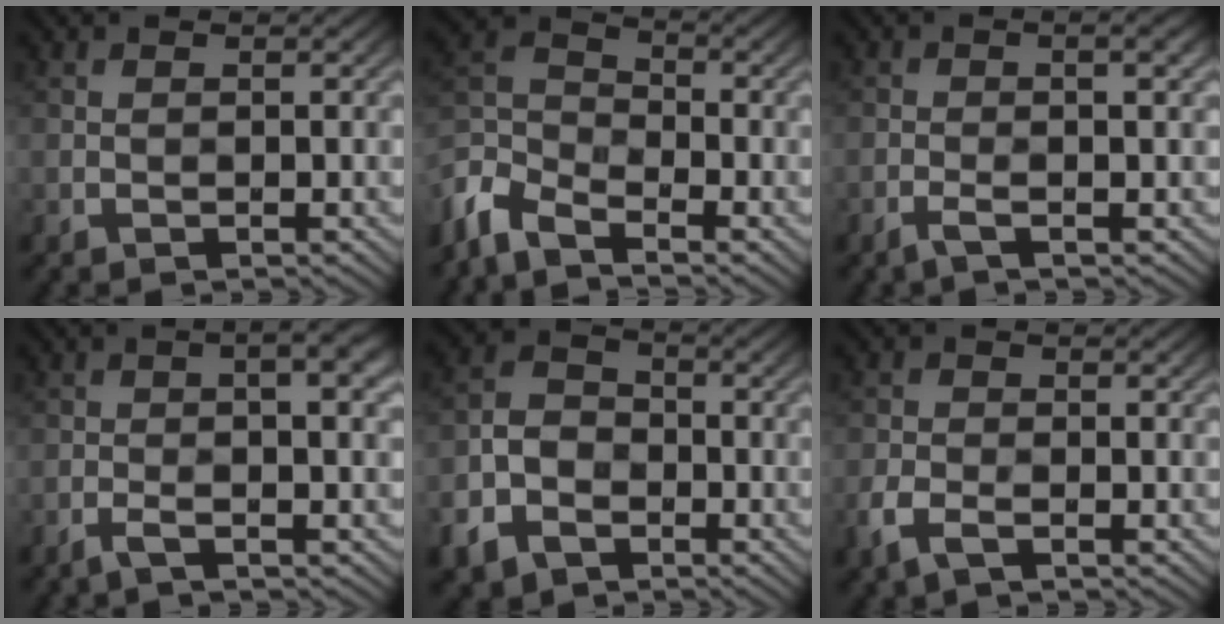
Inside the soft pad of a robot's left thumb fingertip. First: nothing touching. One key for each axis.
{"total": 7.2, "fx": -5.2, "fy": 3.0, "fz": 4.0, "tx": -0.096, "ty": -0.001, "tz": -0.125}
{"total": 3.5, "fx": 0.7, "fy": 0.6, "fz": 3.4, "tx": -0.043, "ty": 0.008, "tz": -0.003}
{"total": 4.2, "fx": 0.3, "fy": 0.6, "fz": 4.1, "tx": -0.058, "ty": 0.013, "tz": -0.007}
{"total": 7.3, "fx": -3.0, "fy": 5.5, "fz": 3.6, "tx": -0.088, "ty": -0.010, "tz": -0.076}
{"total": 3.1, "fx": -1.0, "fy": 1.7, "fz": 2.3, "tx": -0.053, "ty": -0.005, "tz": -0.030}